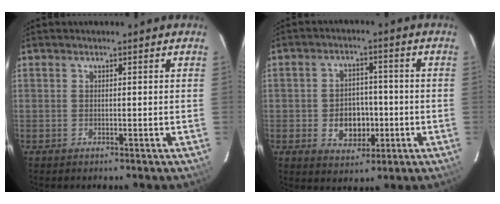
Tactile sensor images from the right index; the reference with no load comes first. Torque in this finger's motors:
{"motor_torque": [0.25, -0.11, 0.37, 0.03]}